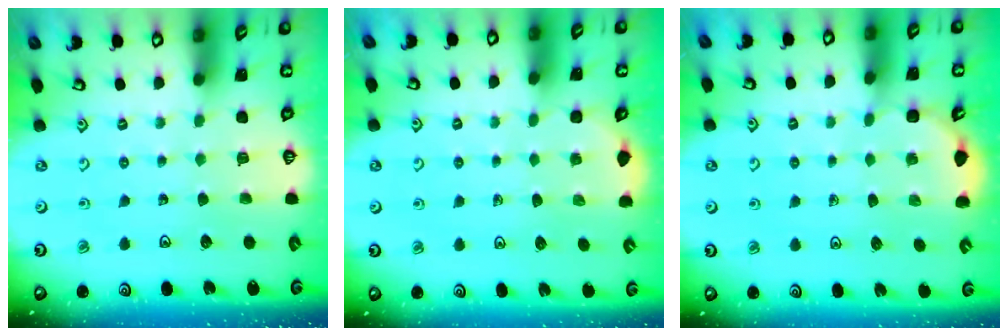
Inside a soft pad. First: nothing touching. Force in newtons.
{"total": 1.5, "press": 1.2, "slide": 1.0}
{"total": 3.0, "press": 2.8, "slide": 1.1}